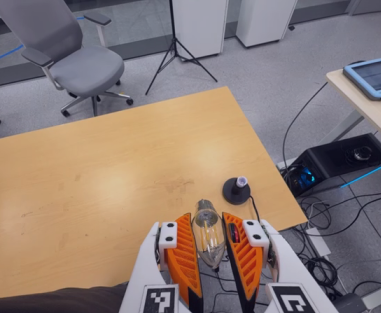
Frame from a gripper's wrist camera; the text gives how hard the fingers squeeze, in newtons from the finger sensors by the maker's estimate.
{"total": 10.5, "left": 11.4, "right": 9.7}